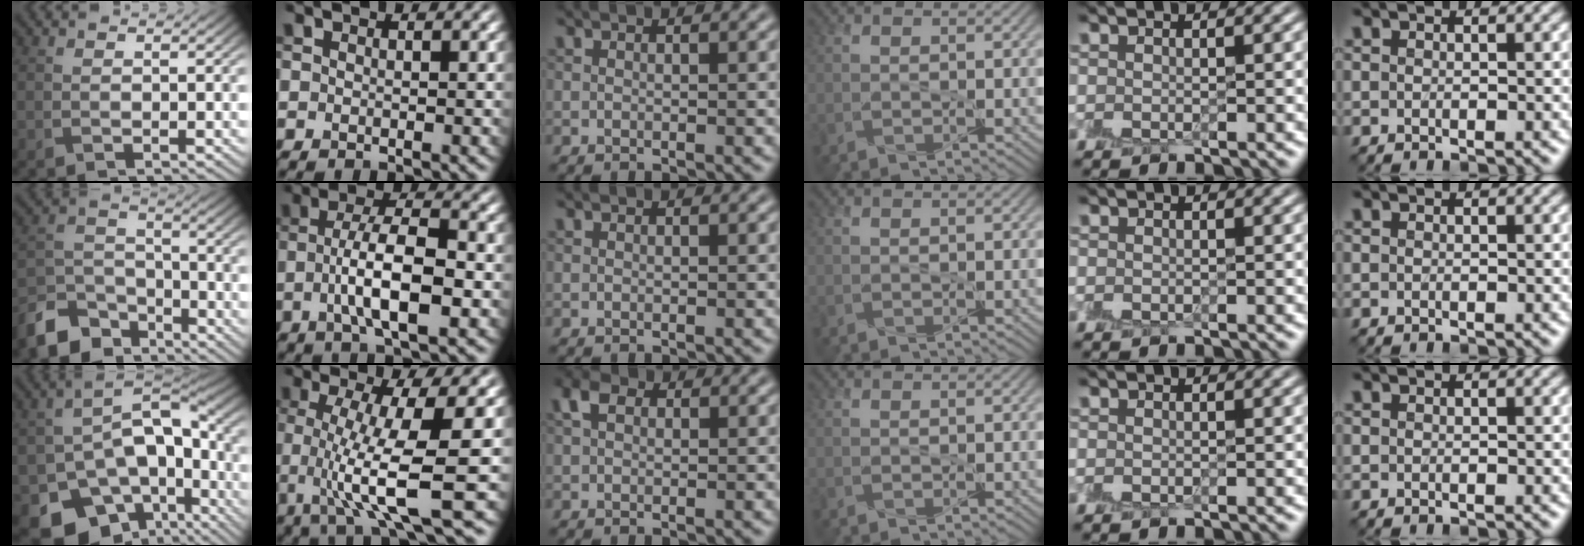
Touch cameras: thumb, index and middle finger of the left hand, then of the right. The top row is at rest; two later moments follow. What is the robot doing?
{"motion": "peel", "object": "lint roller sheet"}